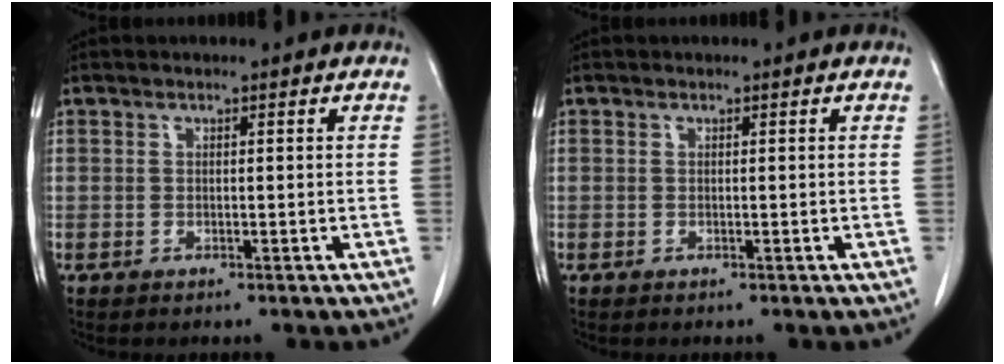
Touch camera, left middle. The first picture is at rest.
{"total": 0.0}